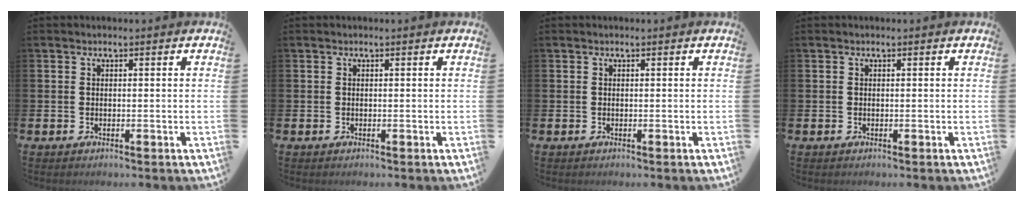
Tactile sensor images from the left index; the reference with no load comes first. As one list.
[{"total": 0.0}, {"total": 0.0}, {"total": 0.0}]